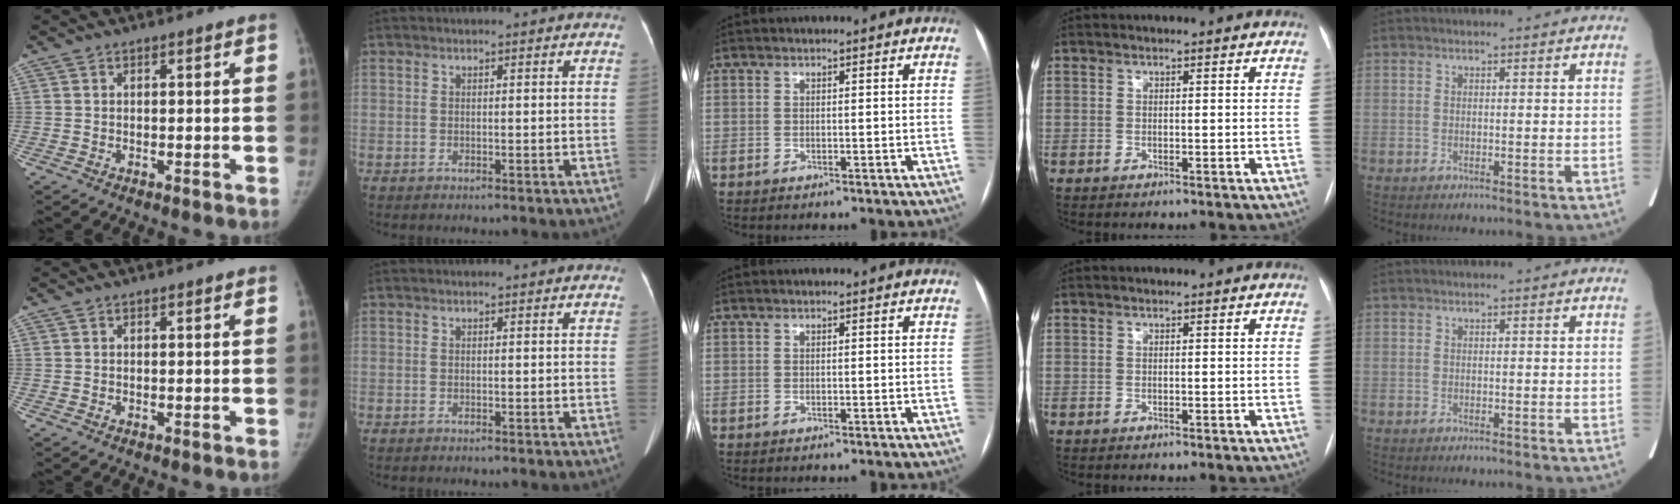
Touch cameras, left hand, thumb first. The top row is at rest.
{}